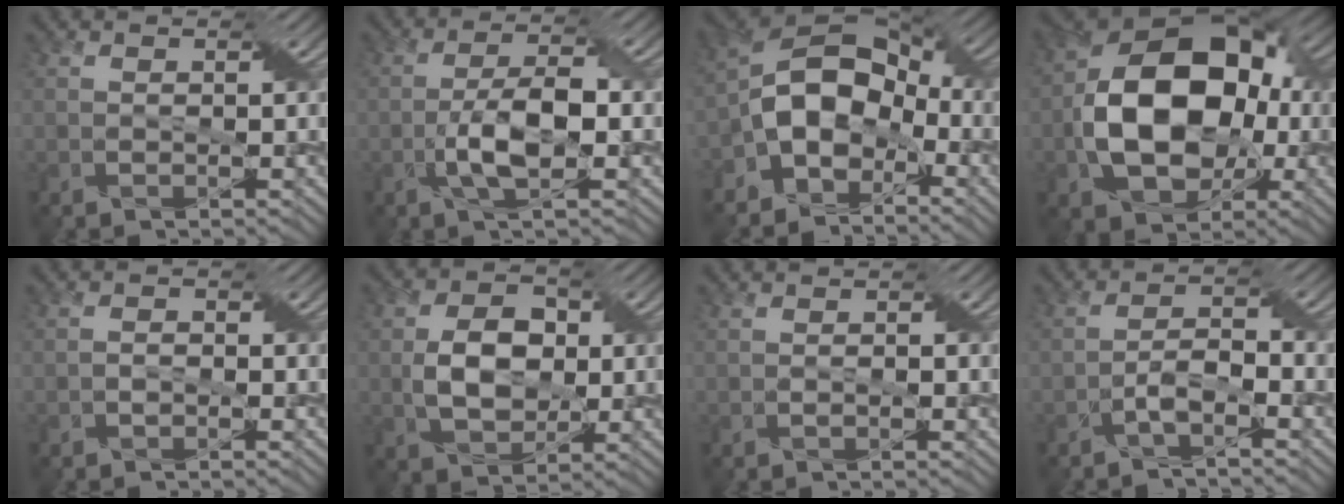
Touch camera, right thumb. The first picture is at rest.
{"total": 6.6, "force": [-1.9, 2.3, 5.9], "torque": [-0.116, 0.006, -0.039]}
{"total": 11.0, "force": [-3.8, 7.5, 7.1], "torque": [-0.117, 0.003, -0.091]}
{"total": 16.1, "force": [-1.6, 11.0, 11.7], "torque": [-0.196, 0.001, -0.035]}
{"total": 1.1, "force": [-0.7, 0.7, 0.6], "torque": [-0.007, 0.006, -0.014]}
{"total": 6.8, "force": [-0.1, 4.9, 4.7], "torque": [-0.094, 0.002, -0.001]}
{"total": 0.7, "force": [-0.3, 0.3, 0.5], "torque": [-0.010, 0.002, -0.004]}
{"total": 3.5, "force": [-2.3, 0.9, 2.4], "torque": [-0.049, 0.012, -0.049]}